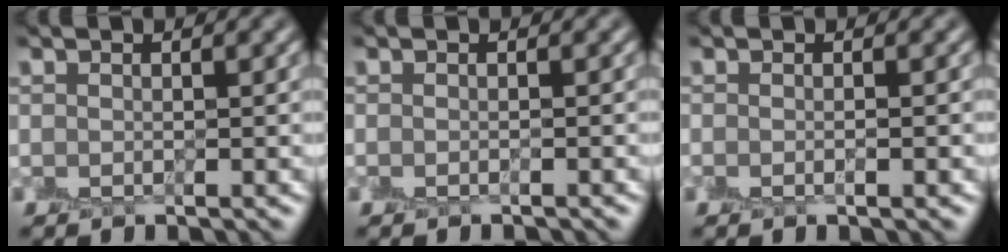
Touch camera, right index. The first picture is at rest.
{"total": 0.8, "force": [-0.8, -0.1, 0.0], "torque": [0.001, -0.011, -0.015]}
{"total": 0.8, "force": [-0.5, 0.0, 0.6], "torque": [-0.010, -0.004, -0.008]}